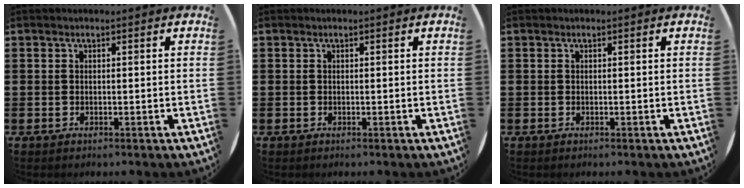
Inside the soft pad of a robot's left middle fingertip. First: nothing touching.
{"total": 0.0}
{"total": 0.0}